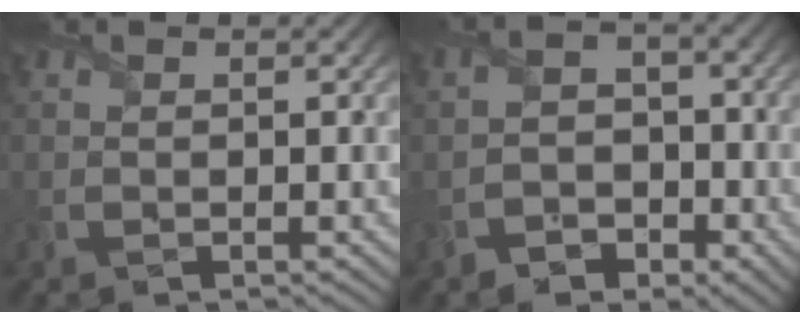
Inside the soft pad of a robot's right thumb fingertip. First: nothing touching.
{"total": 3.6, "force": [-2.3, 2.2, 1.6], "torque": [-0.018, -0.001, -0.051]}